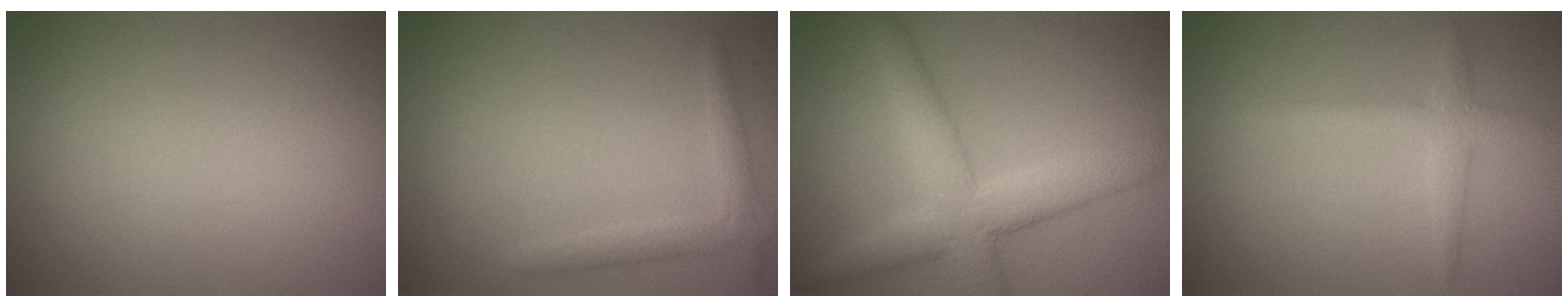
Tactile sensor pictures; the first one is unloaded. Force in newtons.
{"total": 2.0, "press": 2.0, "slide": 0.3}
{"total": 6.1, "press": 6.1, "slide": 0.4}
{"total": 2.1, "press": 2.1, "slide": 0.1}